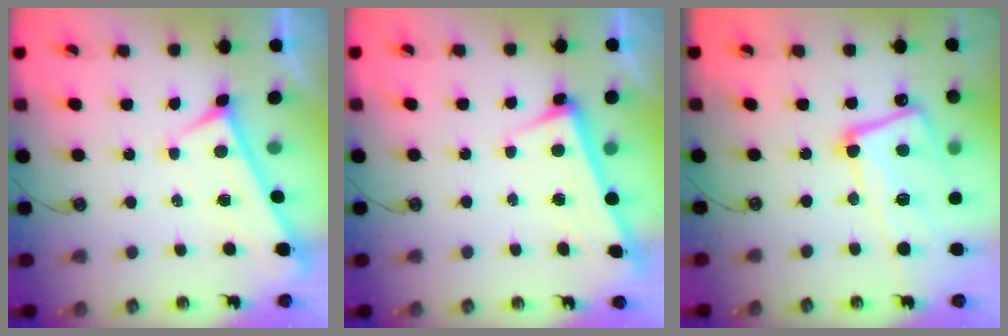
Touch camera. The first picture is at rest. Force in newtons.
{"total": 2.6, "press": 2.5, "slide": 0.7}
{"total": 15.3, "press": 15.3, "slide": 1.3}